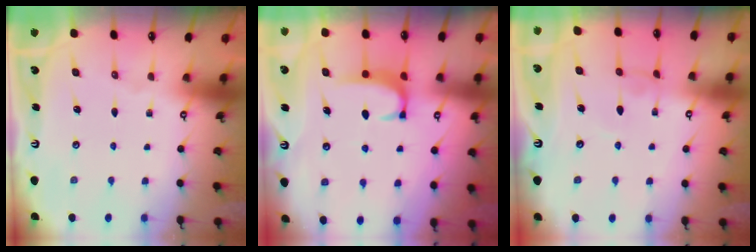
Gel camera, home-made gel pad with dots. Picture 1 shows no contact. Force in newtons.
{"total": 1.8, "press": 1.7, "slide": 0.4}
{"total": 0.5, "press": 0.4, "slide": 0.4}